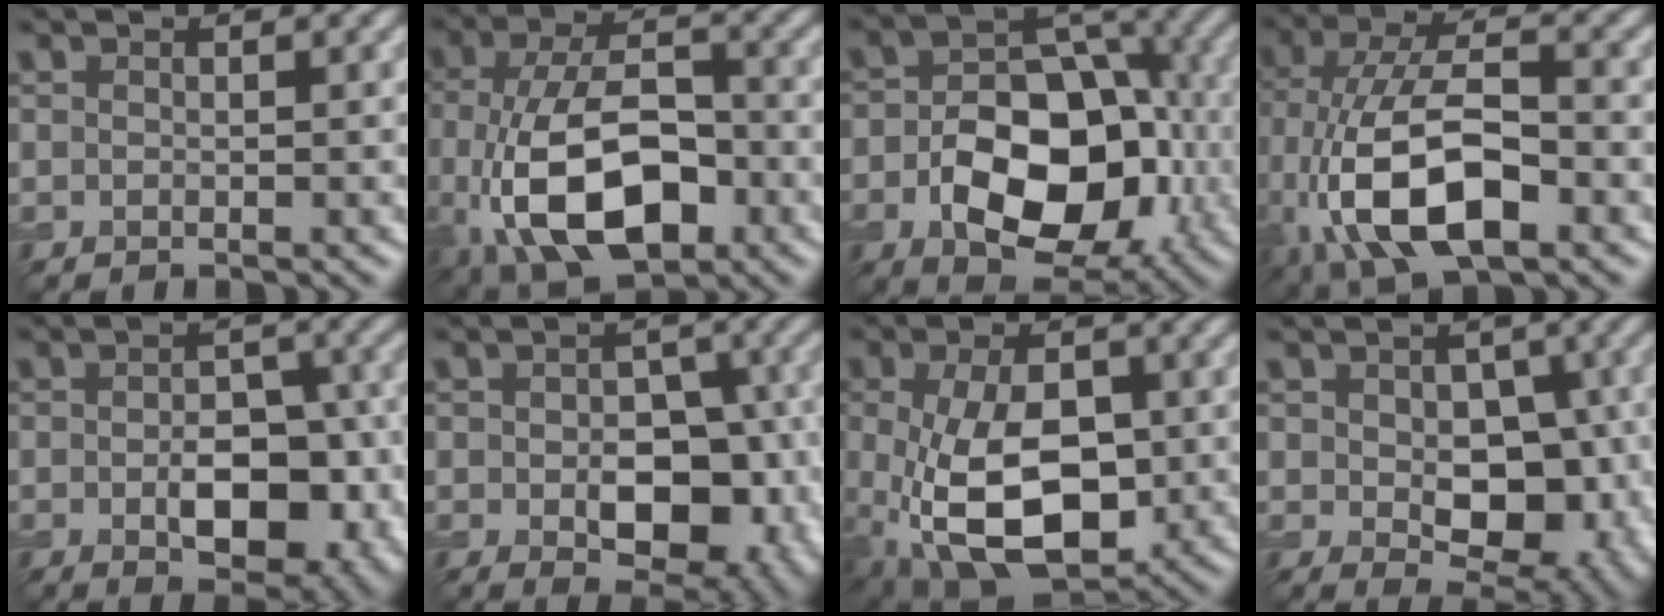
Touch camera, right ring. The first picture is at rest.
{"total": 11.5, "force": [-3.8, 6.4, 8.7], "torque": [-0.176, -0.016, -0.068]}
{"total": 12.1, "force": [-3.6, 7.9, 8.4], "torque": [-0.133, -0.013, -0.055]}
{"total": 11.5, "force": [-3.6, 5.7, 9.4], "torque": [-0.182, -0.002, -0.071]}
{"total": 8.1, "force": [-2.2, 4.6, 6.4], "torque": [-0.095, -0.017, -0.025]}
{"total": 9.5, "force": [-2.2, 5.9, 7.2], "torque": [-0.101, -0.023, -0.019]}
{"total": 10.9, "force": [-2.5, 6.2, 8.6], "torque": [-0.172, -0.026, -0.040]}
{"total": 9.8, "force": [-1.3, 6.3, 7.4], "torque": [-0.097, -0.021, -0.006]}